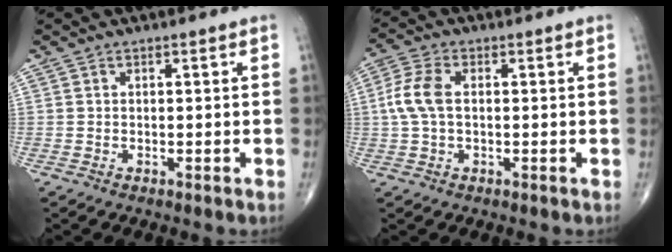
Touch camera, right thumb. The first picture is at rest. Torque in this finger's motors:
{"motor_torque": [0.01, 0.05, 0.12, -0.11, 0.09]}